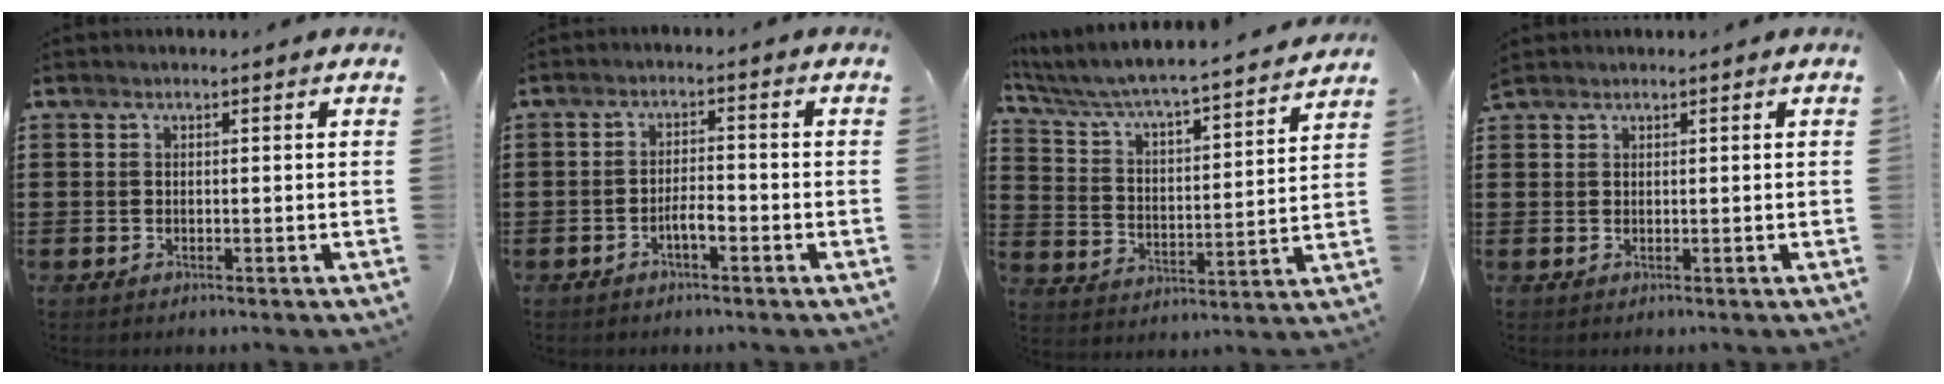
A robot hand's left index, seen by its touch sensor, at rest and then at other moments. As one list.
[{"total": 3.0, "force": [-1.5, 0.8, 2.5], "torque": [-0.044, 0.006, -0.029]}, {"total": 4.3, "force": [3.9, -0.1, 1.7], "torque": [-0.056, -0.042, 0.055]}, {"total": 1.3, "force": [1.2, 0.3, 0.2], "torque": [-0.005, 0.001, 0.024]}]